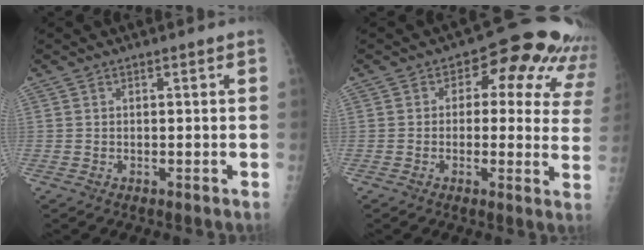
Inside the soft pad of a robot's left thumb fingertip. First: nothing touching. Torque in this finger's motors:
{"motor_torque": [0.09, 0.26, -0.01, -0.24, 0.09]}